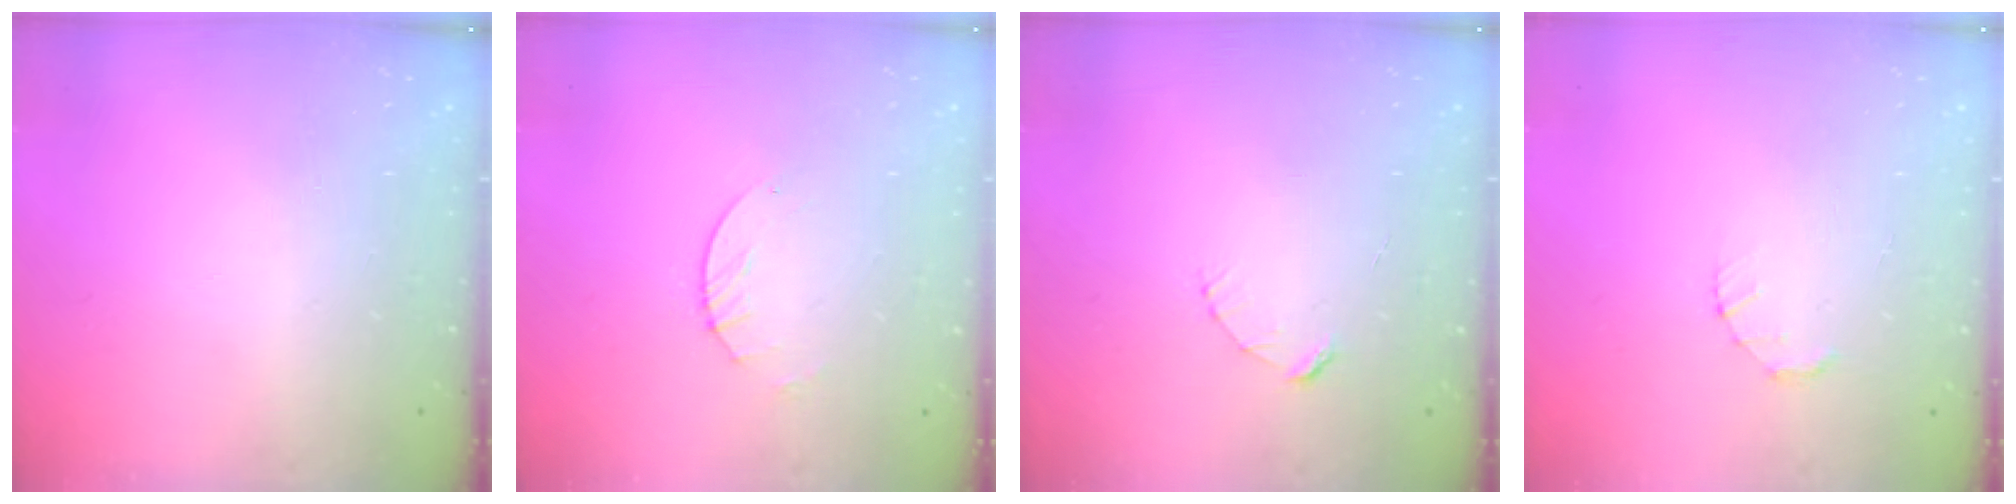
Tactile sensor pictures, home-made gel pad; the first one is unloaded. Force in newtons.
{"total": 2.6, "press": 2.5, "slide": 0.4}
{"total": 2.7, "press": 2.7, "slide": 0.3}
{"total": 1.5, "press": 1.5, "slide": 0.3}